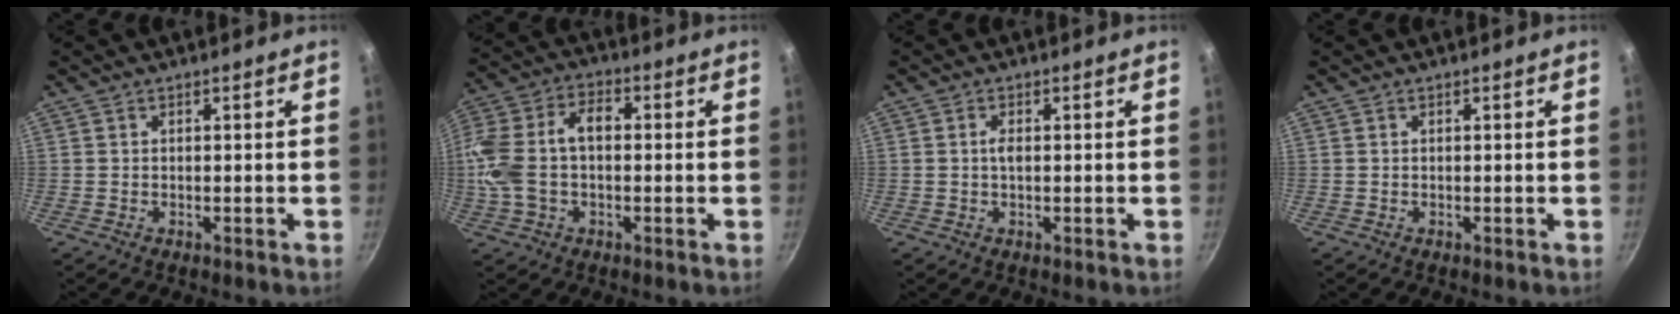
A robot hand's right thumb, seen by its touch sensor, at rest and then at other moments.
{"total": 14.1, "force": [-0.5, 8.8, 11.0], "torque": [-0.211, 0.038, -0.022]}
{"total": 1.6, "force": [0.1, 0.8, 1.4], "torque": [-0.025, 0.003, 0.000]}
{"total": 0.0}